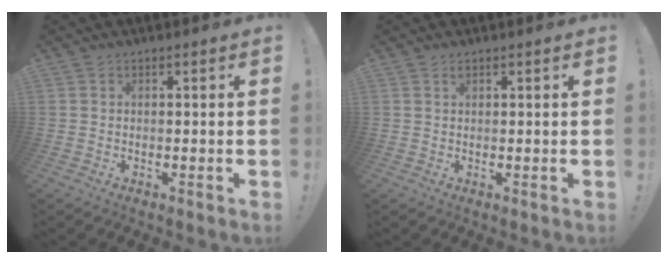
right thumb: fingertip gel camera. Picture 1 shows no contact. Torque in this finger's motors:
{"motor_torque": [-0.08, -0.06, -0.25, 0.22, 0.00]}